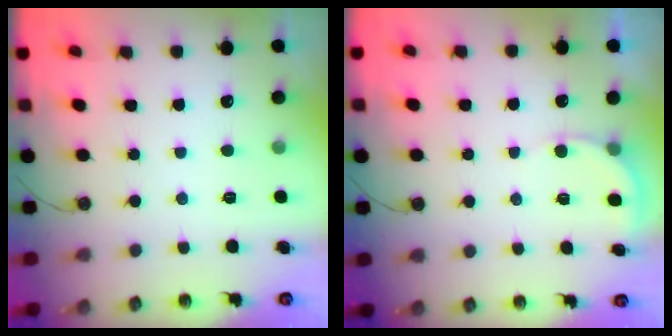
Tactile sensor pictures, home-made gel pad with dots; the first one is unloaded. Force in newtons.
{"total": 3.5, "press": 3.4, "slide": 0.4}